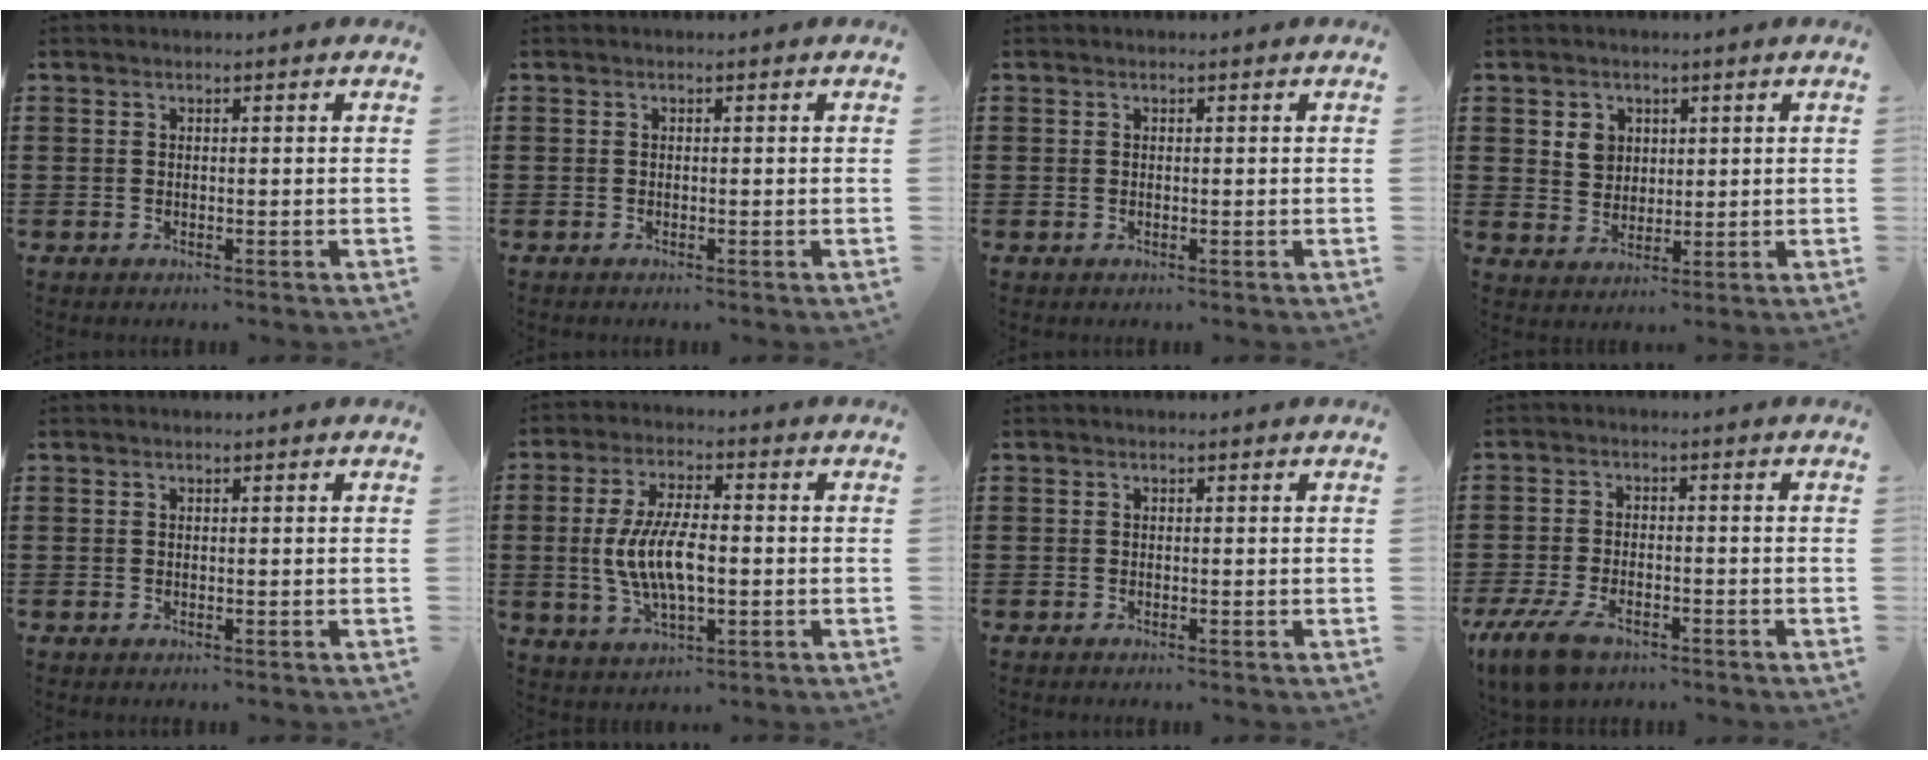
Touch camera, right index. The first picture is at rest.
{"total": 0.0}
{"total": 0.0}
{"total": 3.7, "force": [1.6, 3.1, 1.1], "torque": [-0.026, 0.006, 0.027]}
{"total": 0.0}
{"total": 9.2, "force": [-0.8, 3.7, 8.4], "torque": [-0.190, -0.007, -0.024]}
{"total": 0.0}
{"total": 5.8, "force": [-4.2, 1.9, 3.5], "torque": [-0.091, -0.009, -0.084]}